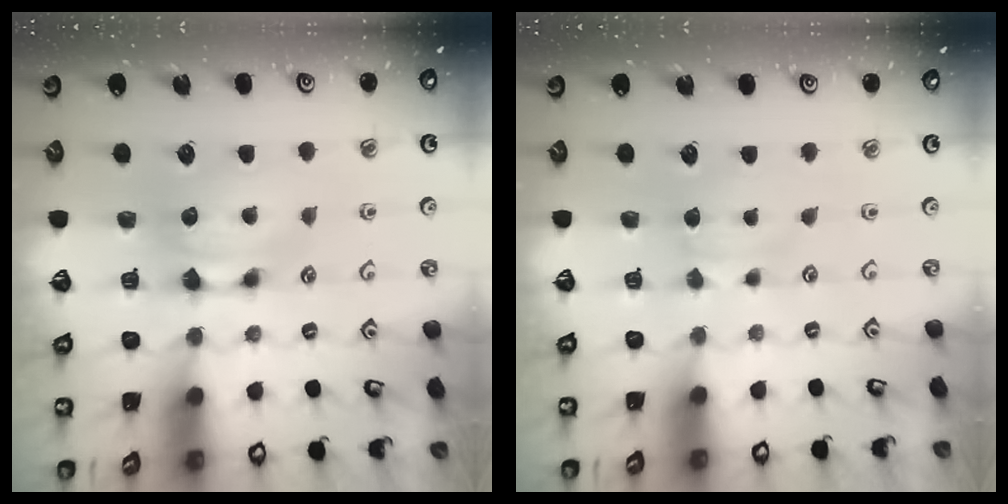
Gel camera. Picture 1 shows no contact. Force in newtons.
{"total": 2.7, "press": 2.6, "slide": 0.4}